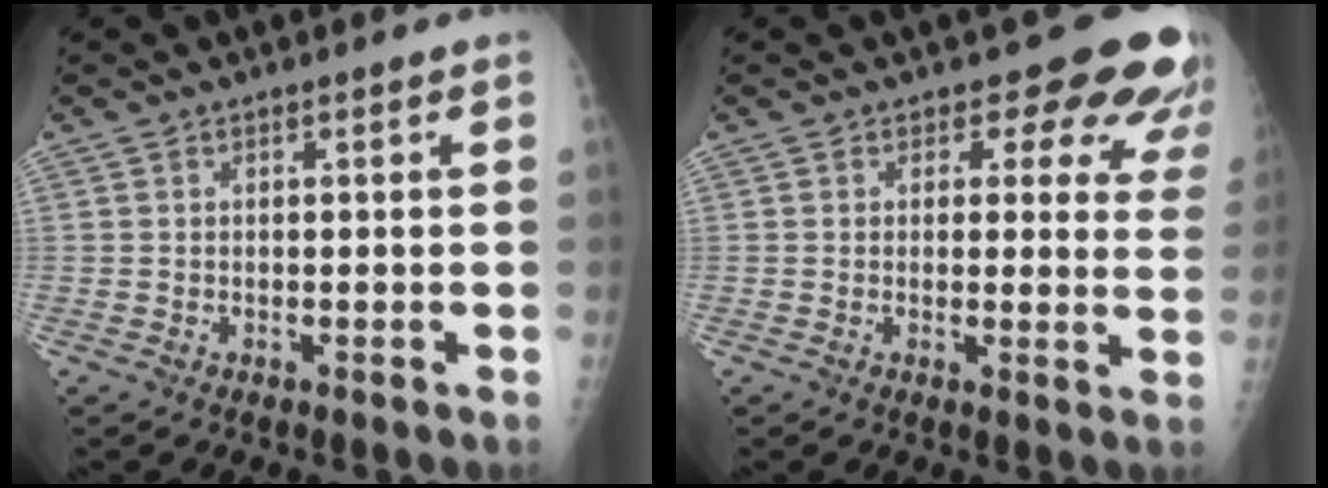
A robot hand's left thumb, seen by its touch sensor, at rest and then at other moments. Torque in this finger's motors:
{"motor_torque": [-0.09, 0.08, -0.04, -0.14, 0.07]}